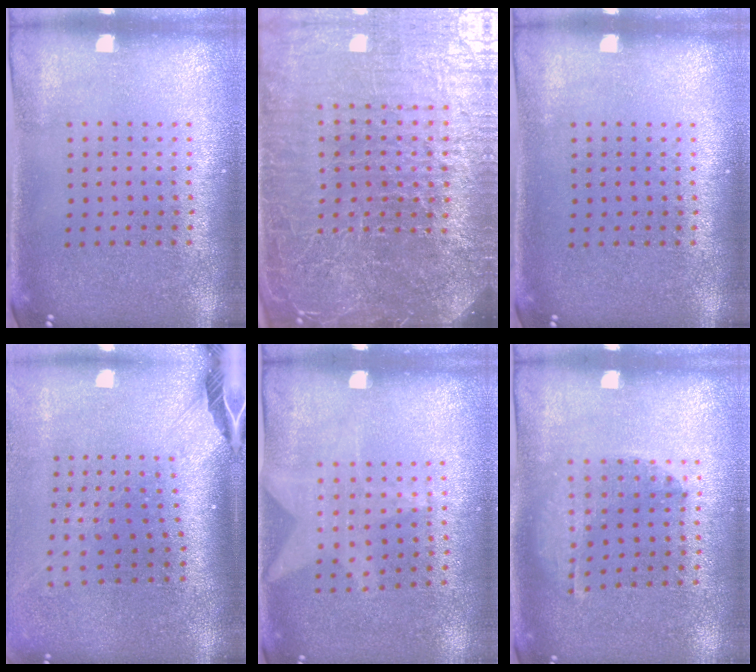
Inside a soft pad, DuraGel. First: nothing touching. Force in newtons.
{"total": 6.9, "press": 6.0, "slide": 3.4}
{"total": 0.0}
{"total": 2.7, "press": 2.0, "slide": 1.8}
{"total": 1.2, "press": 0.9, "slide": 0.8}
{"total": 1.1, "press": 1.0, "slide": 0.2}